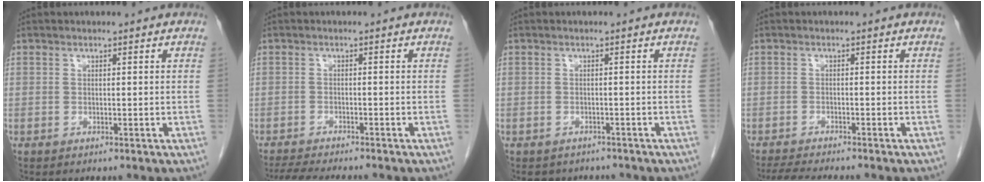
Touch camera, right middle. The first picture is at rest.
{"total": 7.1, "force": [-6.4, 0.5, 3.1], "torque": [-0.048, -0.015, -0.100]}
{"total": 3.8, "force": [-3.3, 1.8, 0.3], "torque": [-0.003, 0.003, -0.042]}
{"total": 5.6, "force": [-5.0, 0.1, 2.4], "torque": [-0.038, -0.016, -0.081]}